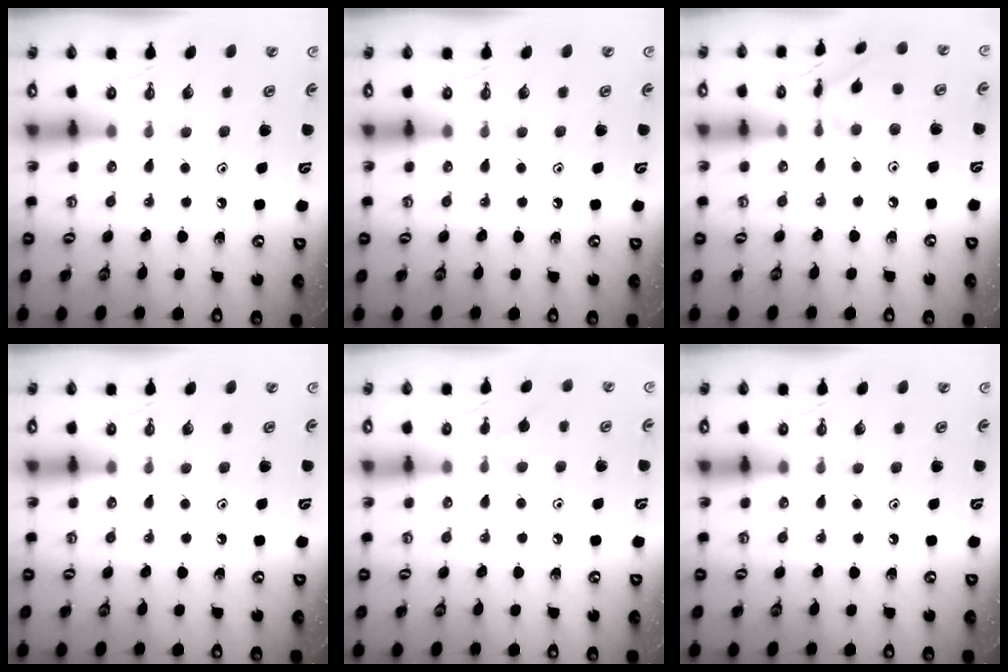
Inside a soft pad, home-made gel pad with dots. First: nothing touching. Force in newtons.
{"total": 0.0}
{"total": 5.3, "press": 5.3, "slide": 0.2}
{"total": 0.0}
{"total": 3.3, "press": 3.3, "slide": 0.7}
{"total": 0.0}